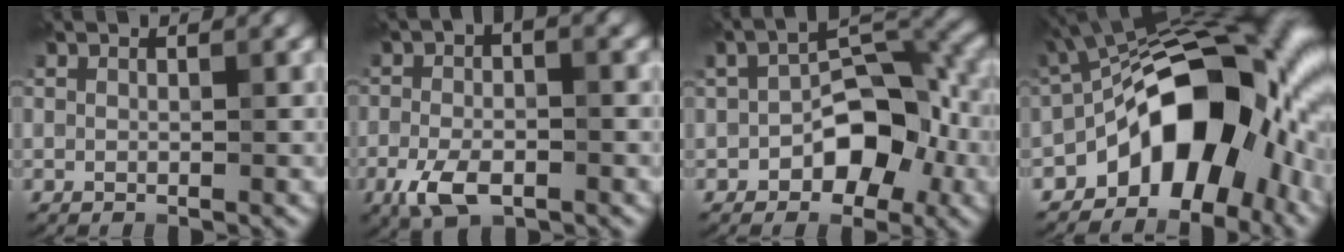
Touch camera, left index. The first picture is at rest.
{"total": 5.5, "force": [-2.2, 2.5, 4.3], "torque": [-0.093, -0.006, -0.045]}
{"total": 6.7, "force": [-2.2, 3.8, 5.0], "torque": [-0.058, 0.020, -0.043]}
{"total": 14.5, "force": [-4.5, 8.3, 11.1], "torque": [-0.123, 0.019, -0.088]}